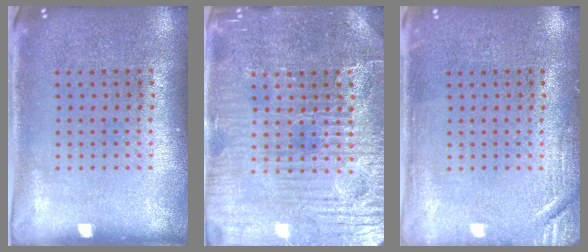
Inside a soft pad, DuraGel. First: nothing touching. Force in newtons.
{"total": 4.8, "press": 4.6, "slide": 1.3}
{"total": 1.8, "press": 1.8, "slide": 0.3}